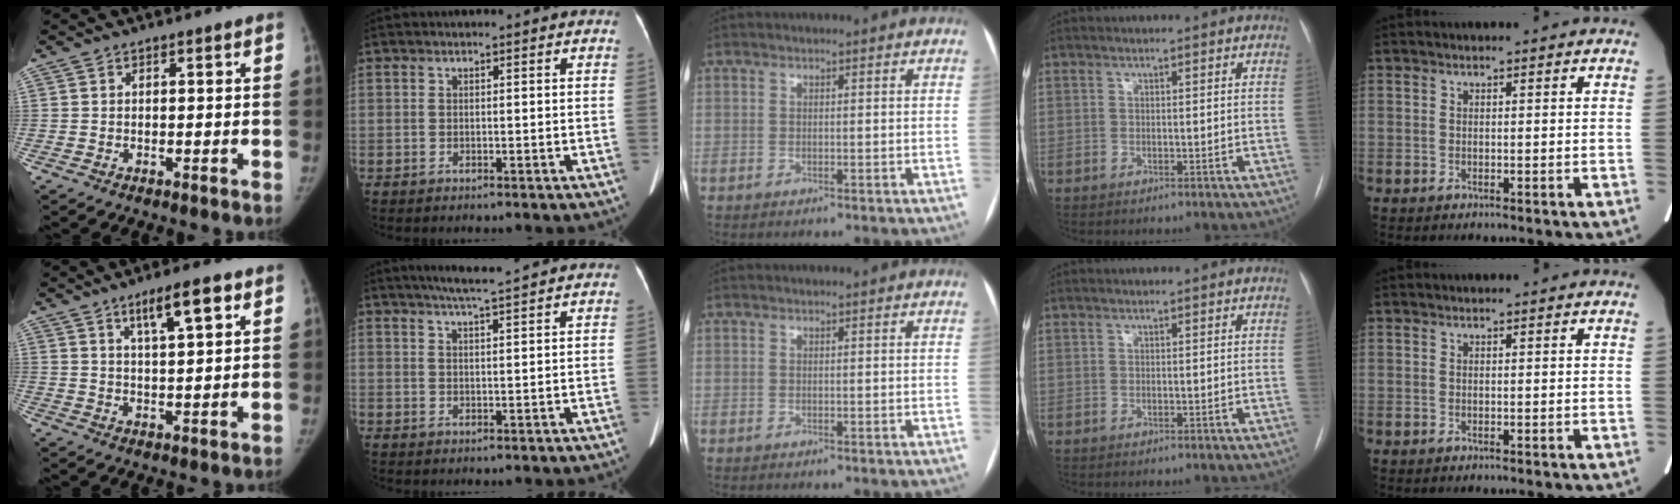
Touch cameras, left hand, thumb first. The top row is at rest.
{"thumb": {"total": 7.4, "force": [4.1, 1.5, 5.9], "torque": [-0.092, -0.016, 0.069]}, "index": {"total": 7.6, "force": [6.7, -0.3, 3.7], "torque": [-0.065, 0.023, 0.094]}}